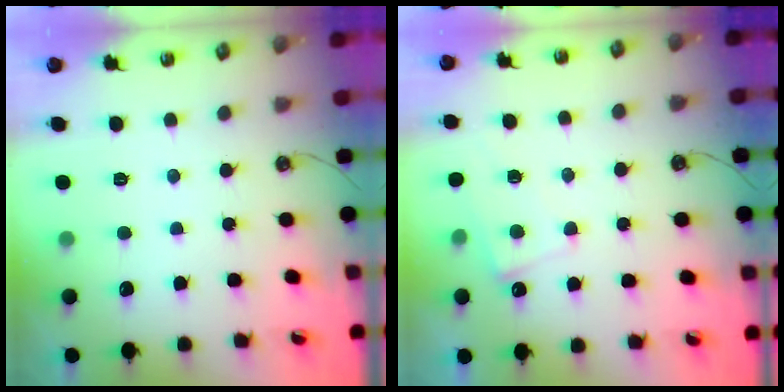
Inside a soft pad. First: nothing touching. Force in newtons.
{"total": 3.0, "press": 3.0, "slide": 0.5}